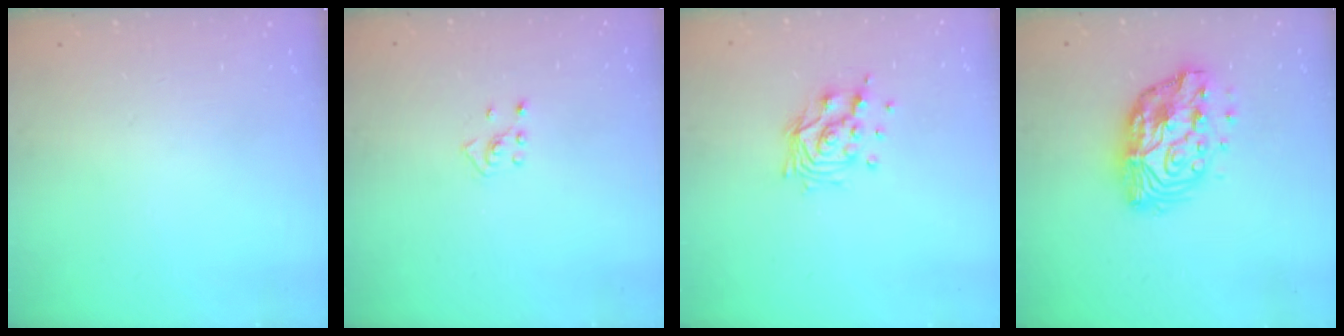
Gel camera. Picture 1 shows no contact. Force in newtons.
{"total": 2.5, "press": 2.4, "slide": 0.7}
{"total": 11.1, "press": 11.0, "slide": 0.9}
{"total": 14.0, "press": 13.9, "slide": 1.1}